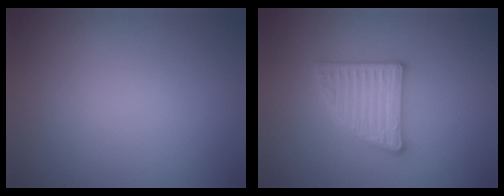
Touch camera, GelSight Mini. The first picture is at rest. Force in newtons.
{"total": 3.6, "press": 3.5, "slide": 0.5}